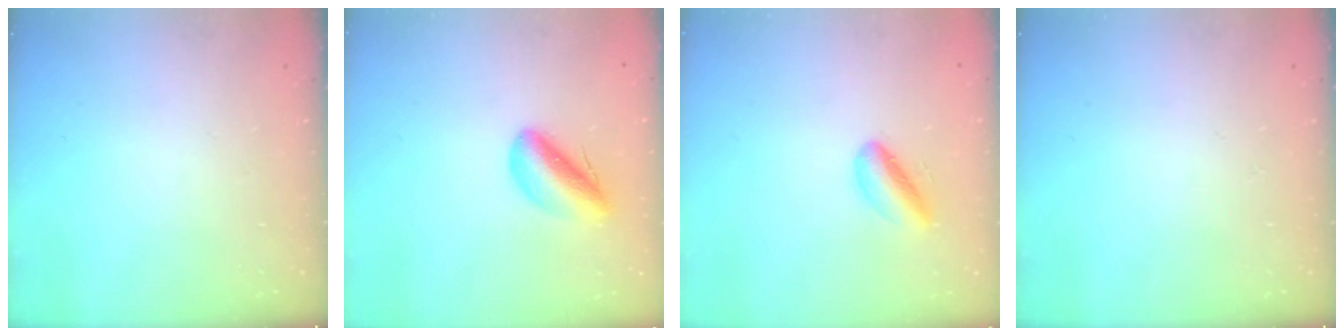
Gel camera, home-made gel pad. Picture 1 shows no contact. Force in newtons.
{"total": 8.7, "press": 8.5, "slide": 2.1}
{"total": 6.8, "press": 6.4, "slide": 2.1}
{"total": 0.0}